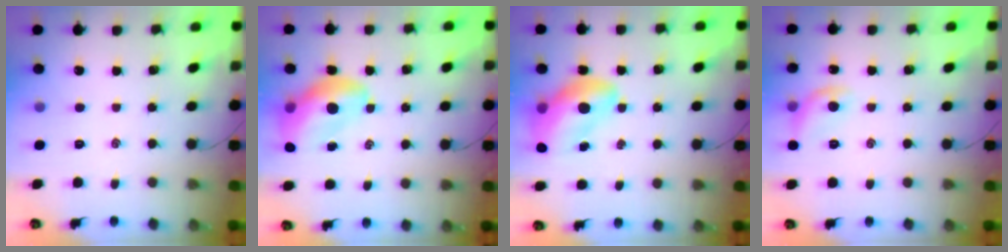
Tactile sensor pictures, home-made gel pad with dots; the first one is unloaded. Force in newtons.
{"total": 12.5, "press": 11.9, "slide": 3.7}
{"total": 14.3, "press": 13.7, "slide": 4.0}
{"total": 8.4, "press": 8.3, "slide": 1.0}